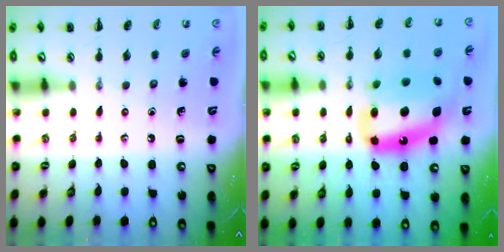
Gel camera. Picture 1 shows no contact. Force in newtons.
{"total": 16.6, "press": 16.0, "slide": 4.2}